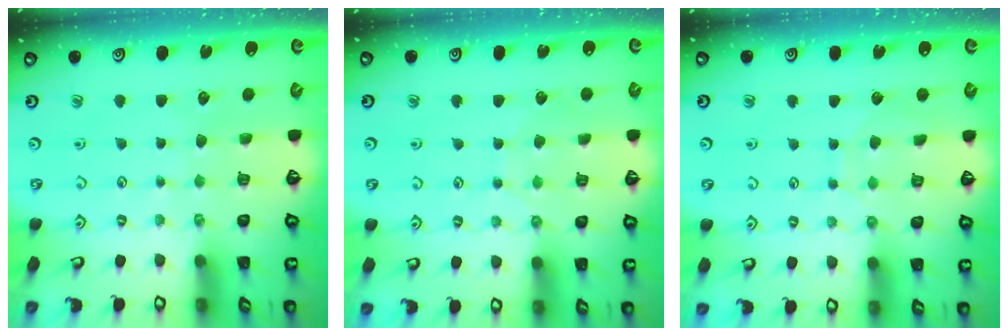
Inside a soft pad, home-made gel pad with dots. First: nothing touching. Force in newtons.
{"total": 5.7, "press": 5.6, "slide": 0.6}
{"total": 5.8, "press": 5.8, "slide": 0.6}